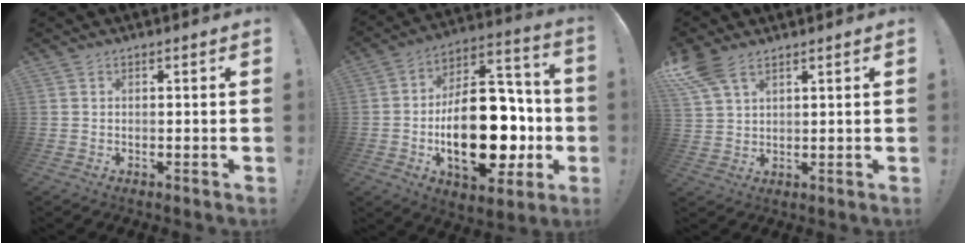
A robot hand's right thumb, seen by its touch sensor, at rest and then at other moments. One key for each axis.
{"total": 28.8, "fx": -5.6, "fy": 16.0, "fz": 23.4, "tx": -0.376, "ty": 0.038, "tz": -0.069}
{"total": 7.8, "fx": 5.1, "fy": 3.7, "fz": 4.6, "tx": -0.092, "ty": -0.013, "tz": 0.102}